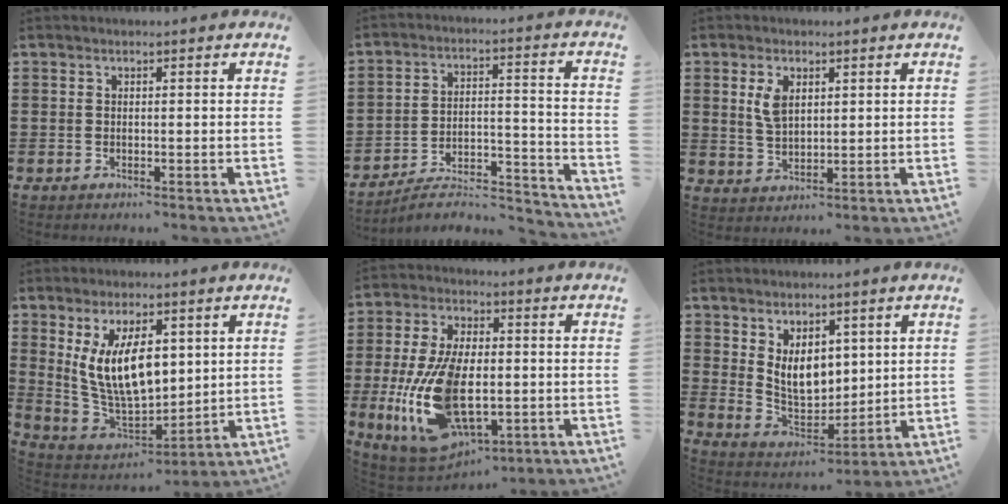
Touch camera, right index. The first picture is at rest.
{"total": 5.1, "force": [-4.6, 1.1, 1.7], "torque": [-0.035, -0.005, -0.094]}
{"total": 4.4, "force": [1.6, 2.4, 3.2], "torque": [-0.073, 0.009, 0.028]}
{"total": 11.1, "force": [2.9, 5.2, 9.3], "torque": [-0.197, -0.001, 0.051]}
{"total": 16.4, "force": [-2.6, 8.6, 13.7], "torque": [-0.303, -0.012, -0.044]}
{"total": 7.0, "force": [2.7, 4.8, 4.4], "torque": [-0.084, -0.004, 0.052]}